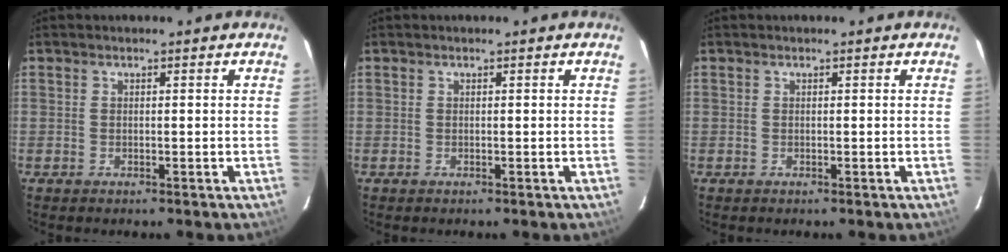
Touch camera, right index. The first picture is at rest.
{"total": 0.0}
{"total": 0.0}